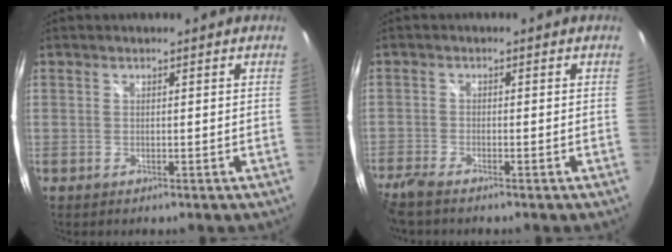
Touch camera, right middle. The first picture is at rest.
{"total": 5.1, "force": [-4.3, 0.6, 2.6], "torque": [-0.073, -0.022, -0.085]}